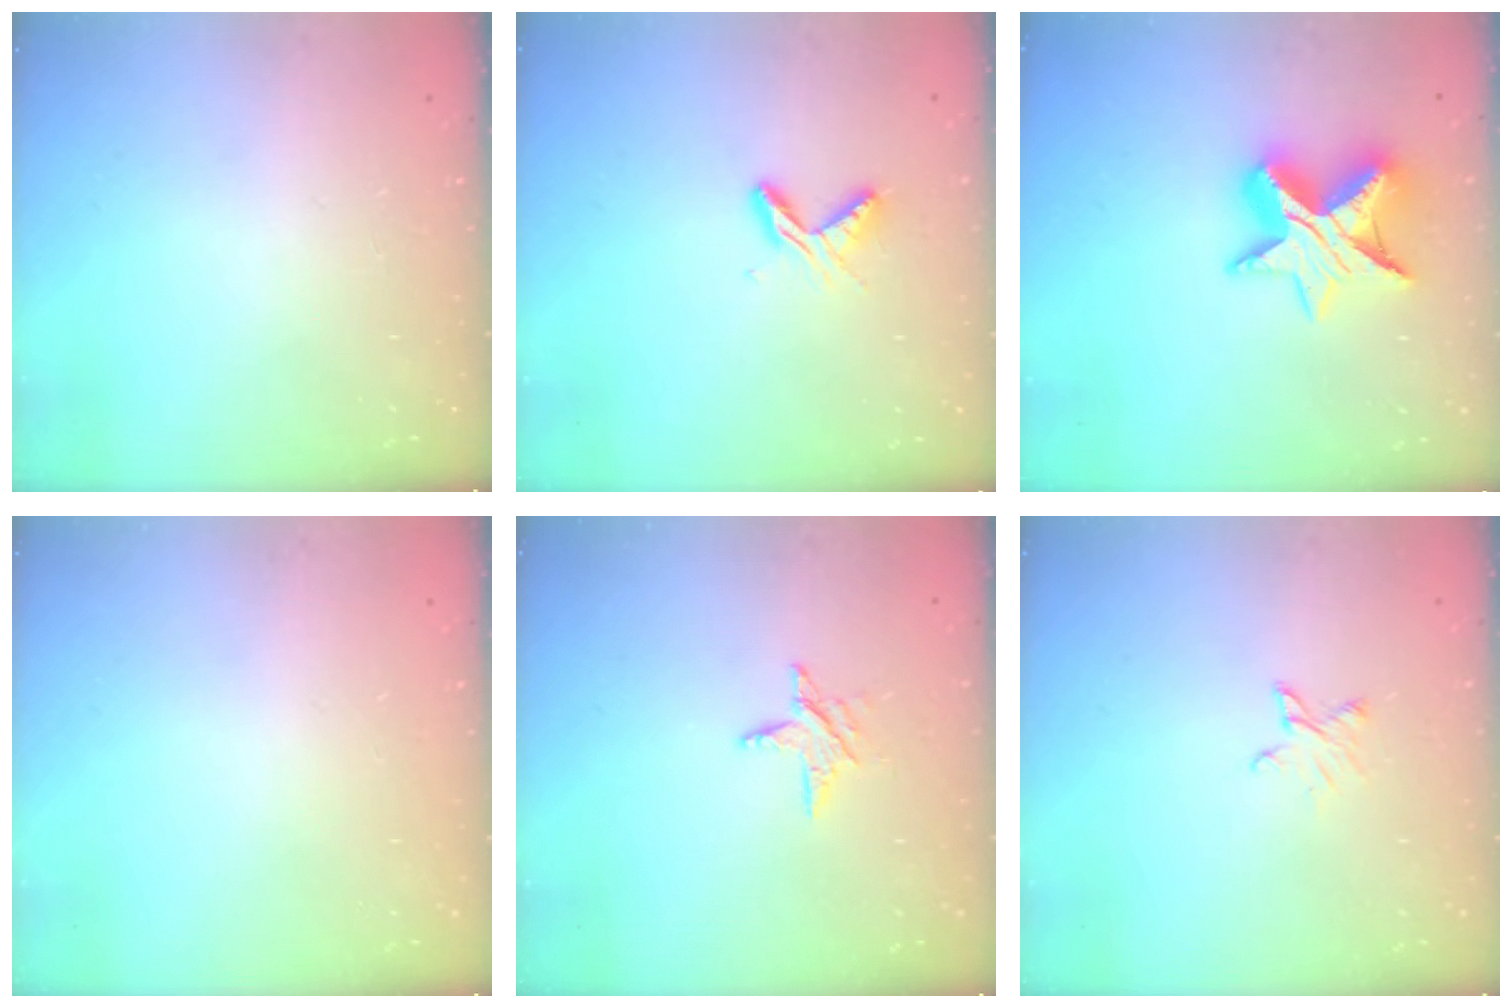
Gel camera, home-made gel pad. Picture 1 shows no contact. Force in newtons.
{"total": 6.1, "press": 6.1, "slide": 0.7}
{"total": 12.9, "press": 12.9, "slide": 0.8}
{"total": 0.0}
{"total": 5.5, "press": 5.5, "slide": 0.6}
{"total": 3.2, "press": 3.2, "slide": 0.3}